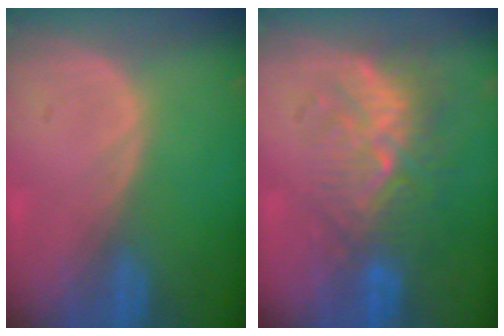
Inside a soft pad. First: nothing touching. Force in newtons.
{"total": 9.3, "press": 8.6, "slide": 3.5}